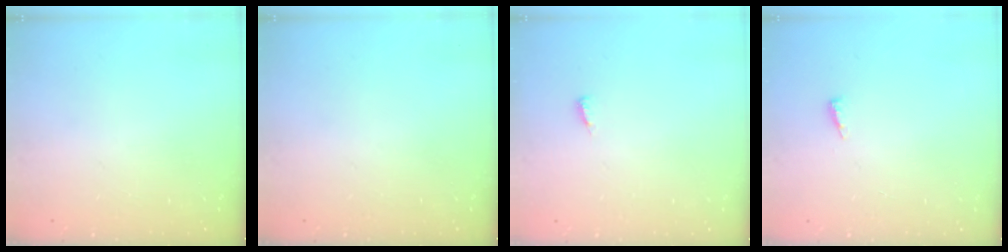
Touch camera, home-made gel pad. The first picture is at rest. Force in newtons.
{"total": 0.0}
{"total": 3.8, "press": 3.8, "slide": 0.4}
{"total": 5.0, "press": 4.9, "slide": 0.9}